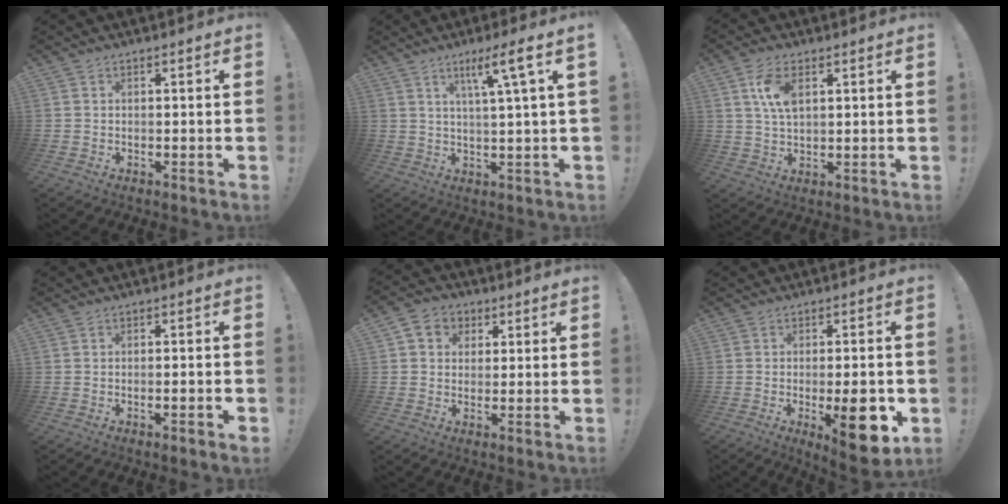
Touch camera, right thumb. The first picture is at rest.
{"total": 8.4, "force": [3.3, -0.7, 7.7], "torque": [-0.124, -0.009, 0.042]}
{"total": 7.6, "force": [2.8, 3.9, 5.9], "torque": [-0.110, -0.001, 0.050]}
{"total": 1.8, "force": [-1.0, -0.3, 1.5], "torque": [-0.021, -0.002, -0.016]}
{"total": 6.3, "force": [1.6, 5.7, 2.2], "torque": [-0.030, 0.003, 0.033]}
{"total": 13.7, "force": [-3.4, 4.3, 12.6], "torque": [-0.144, -0.005, -0.041]}